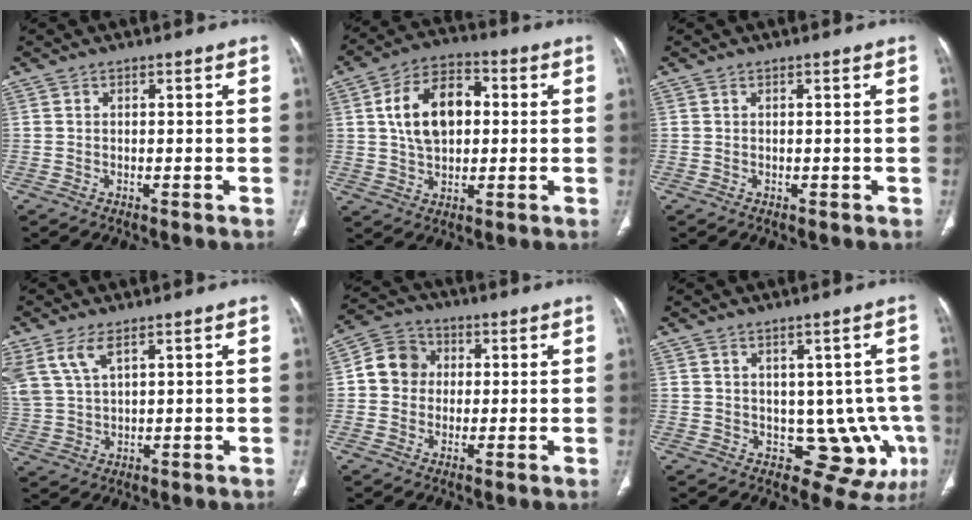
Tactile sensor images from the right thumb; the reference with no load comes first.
{"total": 12.9, "force": [2.0, 8.2, 9.8], "torque": [-0.154, 0.017, 0.031]}
{"total": 0.0}
{"total": 7.6, "force": [4.5, 3.1, 5.3], "torque": [-0.125, -0.007, 0.103]}
{"total": 7.6, "force": [0.6, 6.9, 3.1], "torque": [-0.035, 0.016, -0.002]}
{"total": 9.7, "force": [-0.2, 6.5, 7.2], "torque": [-0.049, -0.007, 0.022]}